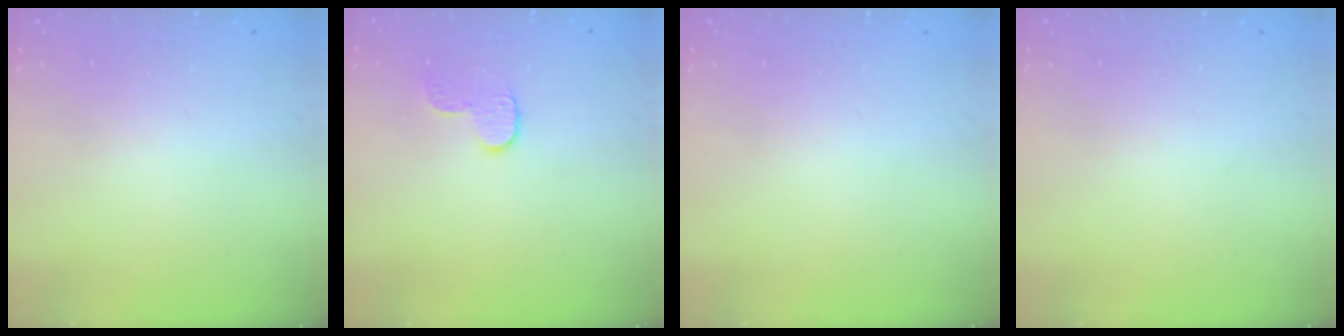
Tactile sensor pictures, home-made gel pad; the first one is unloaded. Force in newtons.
{"total": 6.8, "press": 6.8, "slide": 0.2}
{"total": 0.0}
{"total": 0.0}